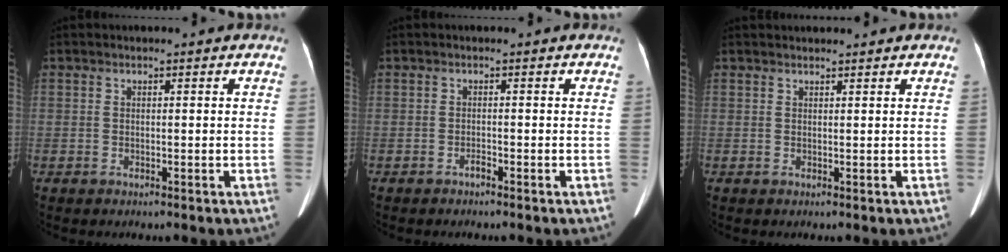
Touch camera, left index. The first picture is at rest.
{"total": 0.7, "force": [-0.7, 0.1, 0.3], "torque": [-0.005, 0.000, -0.010]}
{"total": 1.8, "force": [1.8, 0.3, 0.4], "torque": [-0.007, 0.023, 0.029]}